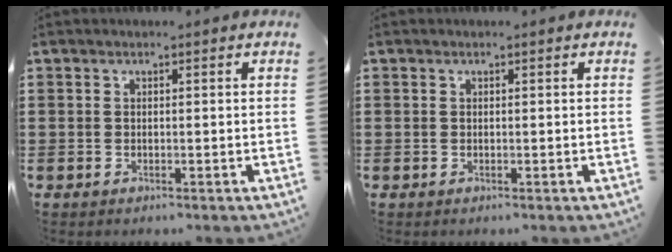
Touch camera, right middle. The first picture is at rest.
{"total": 0.0}